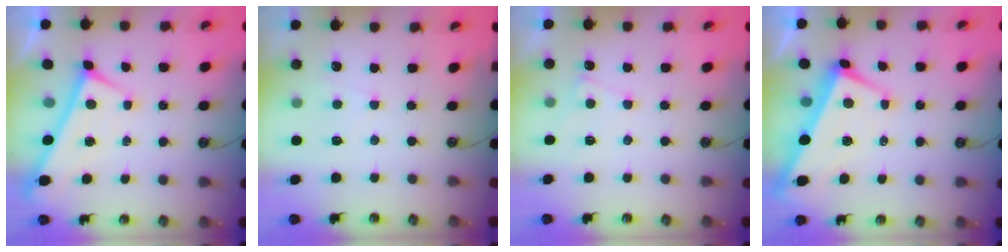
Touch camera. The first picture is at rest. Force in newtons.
{"total": 1.8, "press": 1.7, "slide": 0.4}
{"total": 5.0, "press": 5.0, "slide": 0.5}
{"total": 1.7, "press": 1.4, "slide": 1.0}